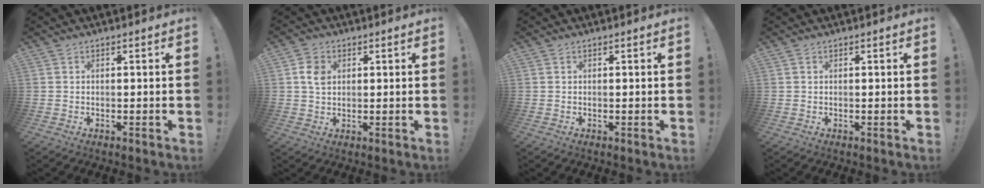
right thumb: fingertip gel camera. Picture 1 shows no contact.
{"total": 5.1, "force": [1.3, 3.9, 3.0], "torque": [-0.039, 0.002, 0.023]}
{"total": 0.0}
{"total": 0.0}